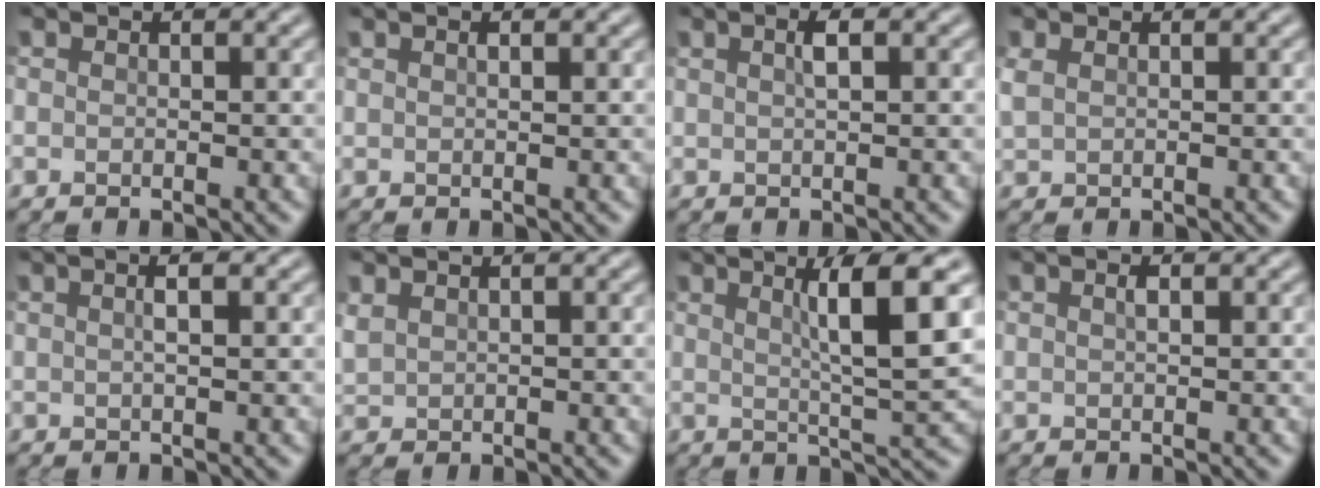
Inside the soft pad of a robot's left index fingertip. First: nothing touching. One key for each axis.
{"total": 1.0, "fx": 0.6, "fy": 0.3, "fz": 0.8, "tx": -0.012, "ty": 0.000, "tz": 0.008}
{"total": 1.4, "fx": 0.5, "fy": 0.4, "fz": 1.3, "tx": -0.026, "ty": 0.004, "tz": 0.008}
{"total": 1.3, "fx": 0.6, "fy": 0.7, "fz": 0.9, "tx": -0.028, "ty": 0.001, "tz": 0.014}
{"total": 2.5, "fx": 1.1, "fy": 0.8, "fz": 2.1, "tx": -0.017, "ty": 0.003, "tz": -0.002}
{"total": 1.2, "fx": 0.9, "fy": 0.6, "fz": 0.5, "tx": -0.020, "ty": 0.003, "tz": 0.024}
{"total": 7.1, "fx": 2.5, "fy": 1.0, "fz": 6.6, "tx": -0.093, "ty": 0.003, "tz": 0.039}
{"total": 1.0, "fx": 0.4, "fy": 0.3, "fz": 0.8, "tx": -0.018, "ty": 0.002, "tz": 0.007}